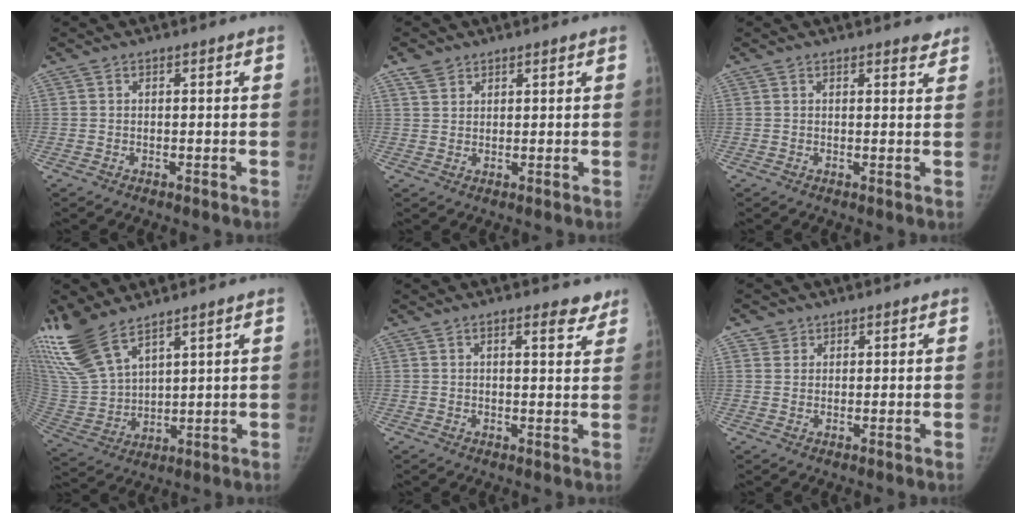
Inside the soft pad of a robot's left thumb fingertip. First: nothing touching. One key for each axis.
{"total": 3.0, "fx": 2.2, "fy": 1.9, "fz": 0.8, "tx": -0.007, "ty": -0.004, "tz": 0.043}
{"total": 1.9, "fx": 1.6, "fy": 0.6, "fz": 0.7, "tx": 0.000, "ty": -0.011, "tz": 0.017}
{"total": 15.1, "fx": 11.2, "fy": 5.5, "fz": 8.5, "tx": -0.182, "ty": -0.044, "tz": 0.240}
{"total": 4.5, "fx": 3.0, "fy": 1.6, "fz": 3.0, "tx": -0.020, "ty": -0.014, "tz": 0.036}
{"total": 2.1, "fx": 1.2, "fy": 1.6, "fz": -0.1, "tx": 0.020, "ty": -0.005, "tz": 0.013}